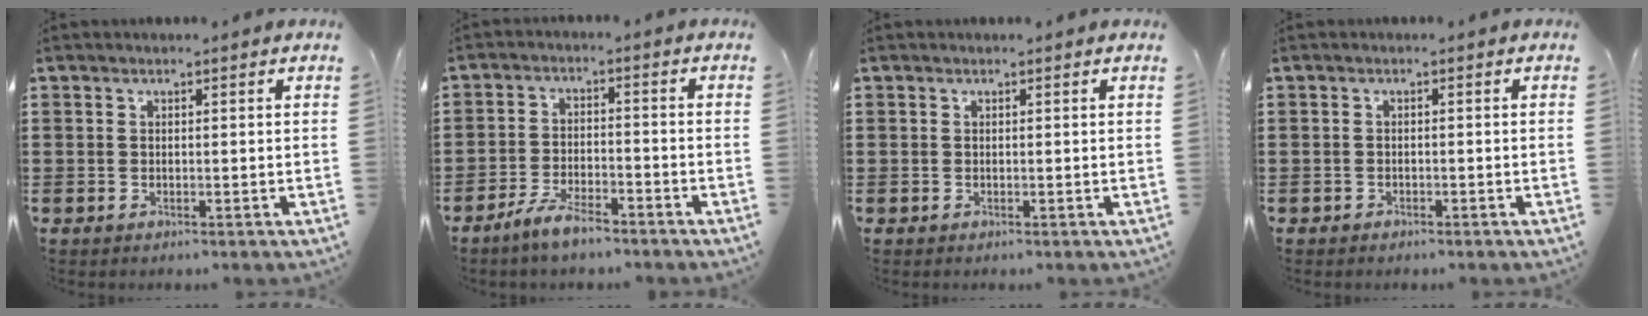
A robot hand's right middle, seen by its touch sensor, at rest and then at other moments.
{"total": 5.1, "force": [-4.3, 1.1, 2.5], "torque": [-0.059, -0.001, -0.084]}
{"total": 0.0}
{"total": 1.0, "force": [-0.8, 0.5, 0.0], "torque": [-0.001, 0.001, -0.019]}